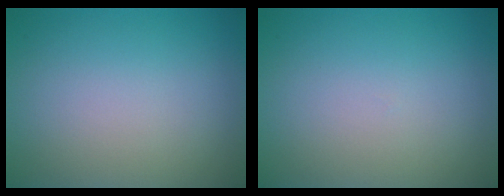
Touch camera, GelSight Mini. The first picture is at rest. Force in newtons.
{"total": 0.0}